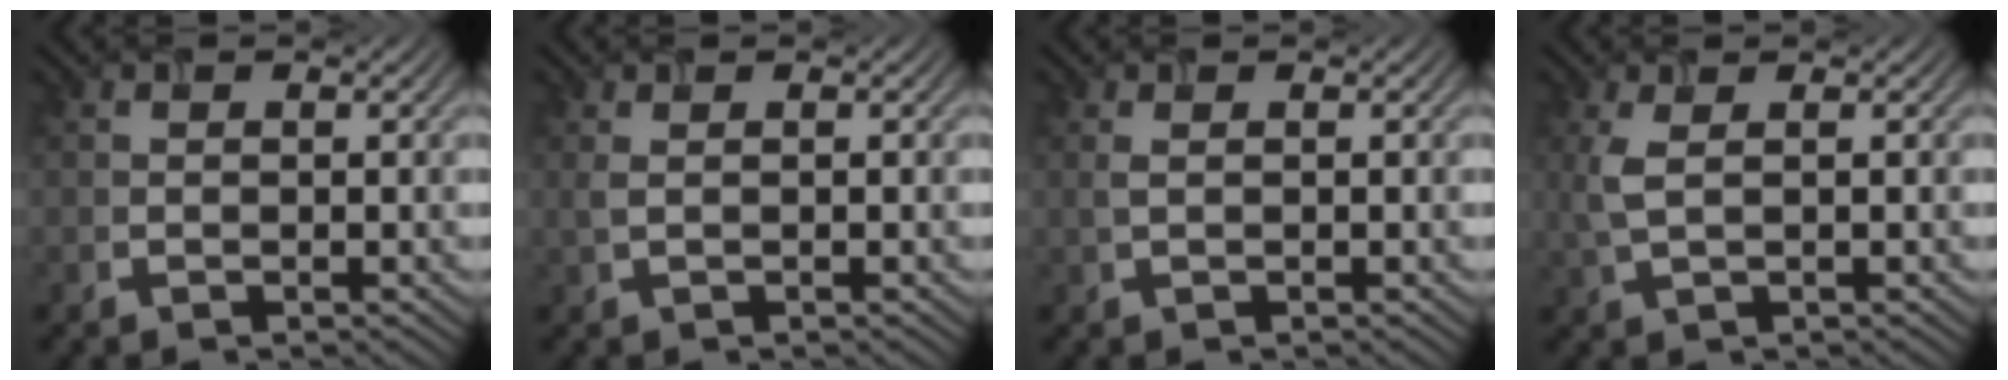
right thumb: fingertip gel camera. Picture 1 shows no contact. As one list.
[{"total": 1.2, "force": [0.2, 0.3, 1.1], "torque": [-0.029, 0.005, 0.005]}, {"total": 1.0, "force": [0.2, 0.2, 0.9], "torque": [-0.024, 0.004, 0.004]}, {"total": 3.0, "force": [0.6, 0.9, 2.8], "torque": [-0.071, 0.005, 0.014]}]